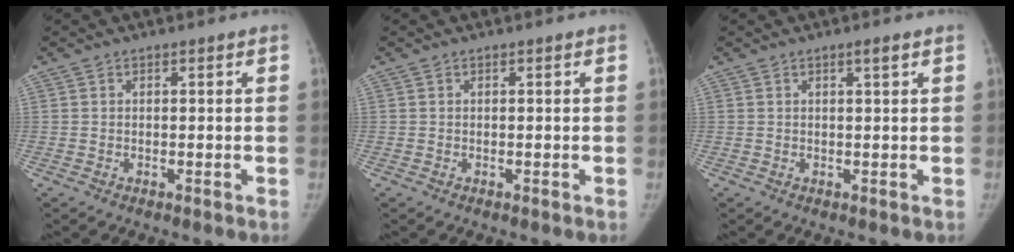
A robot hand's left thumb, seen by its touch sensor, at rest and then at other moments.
{"total": 0.0}
{"total": 1.3, "force": [0.7, 0.0, 1.1], "torque": [-0.014, -0.003, 0.013]}